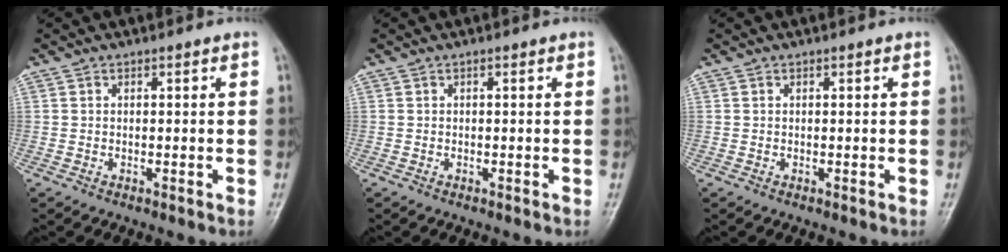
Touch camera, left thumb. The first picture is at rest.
{"total": 0.0}
{"total": 0.0}